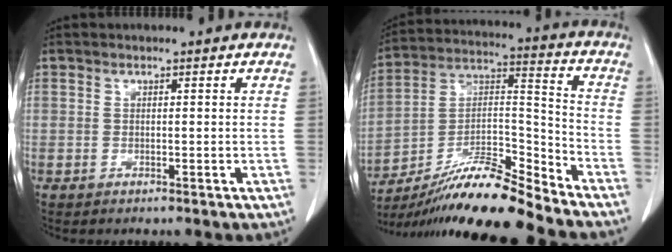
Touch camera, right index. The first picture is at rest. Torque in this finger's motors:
{"motor_torque": [0.44, -0.43, 0.22, 0.07]}